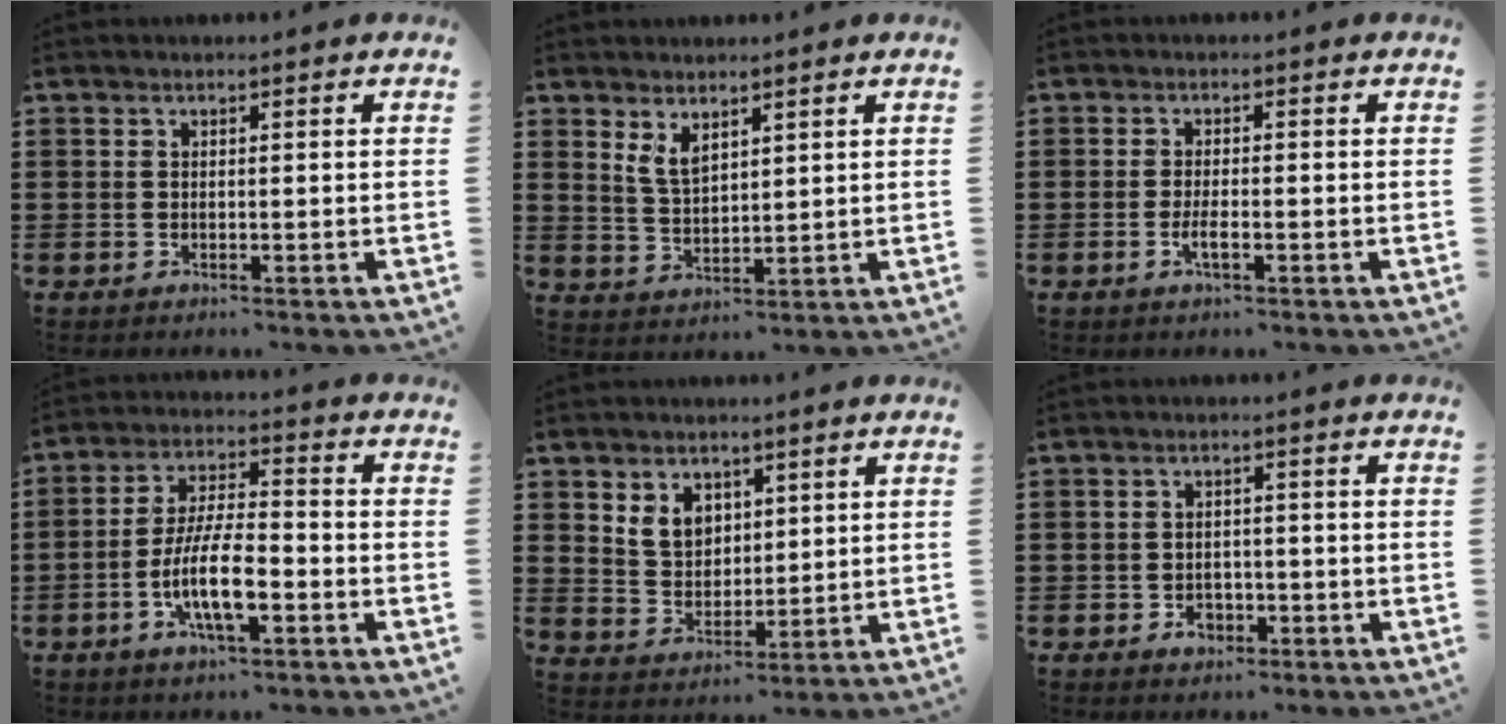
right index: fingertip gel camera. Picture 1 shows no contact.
{"total": 3.7, "force": [2.4, 1.6, 2.3], "torque": [-0.051, 0.001, 0.045]}
{"total": 2.3, "force": [-1.0, 0.5, 2.1], "torque": [-0.044, -0.004, -0.019]}
{"total": 9.6, "force": [-3.4, 3.0, 8.5], "torque": [-0.179, -0.006, -0.066]}
{"total": 5.2, "force": [2.6, 4.0, 2.0], "torque": [-0.058, 0.014, 0.048]}
{"total": 2.4, "force": [-1.3, 1.7, 1.2], "torque": [-0.025, 0.001, -0.027]}